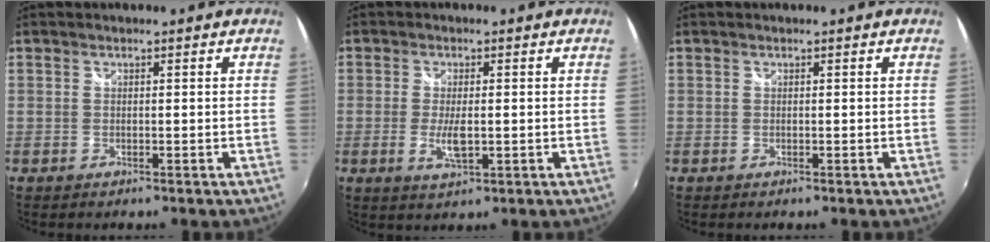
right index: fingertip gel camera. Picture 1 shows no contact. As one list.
[{"total": 4.6, "force": [-0.9, 1.6, 4.2], "torque": [-0.084, -0.009, -0.014]}, {"total": 0.0}]